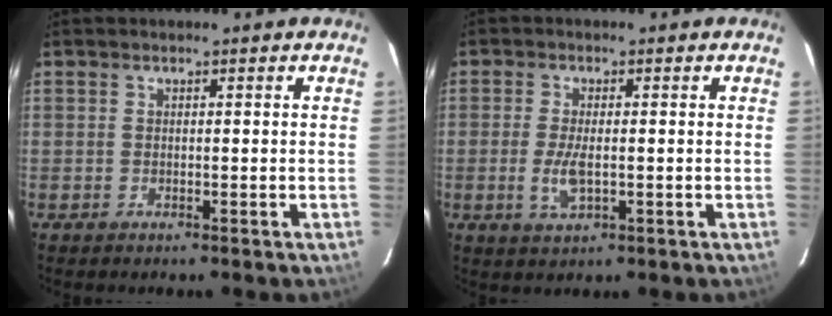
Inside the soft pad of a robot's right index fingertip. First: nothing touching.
{"total": 4.7, "force": [-0.9, 1.7, 4.3], "torque": [-0.092, -0.007, -0.017]}